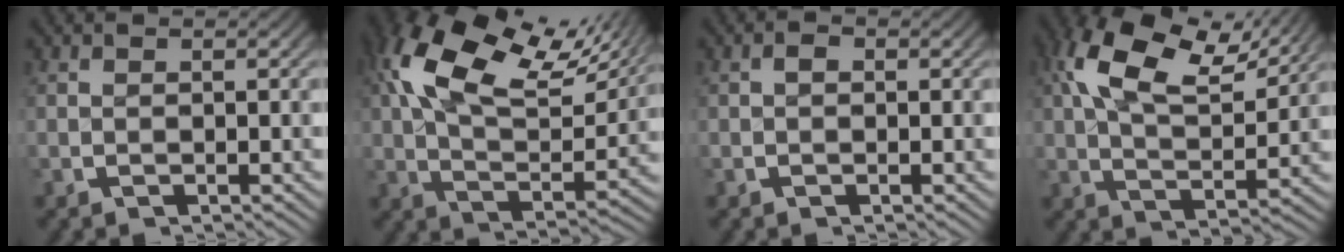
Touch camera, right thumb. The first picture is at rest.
{"total": 13.6, "force": [6.0, 7.4, 9.6], "torque": [-0.173, 0.013, 0.087]}
{"total": 0.8, "force": [-0.1, 0.7, 0.4], "torque": [-0.010, -0.004, -0.001]}
{"total": 9.5, "force": [5.2, 4.4, 6.6], "torque": [-0.131, 0.002, 0.087]}